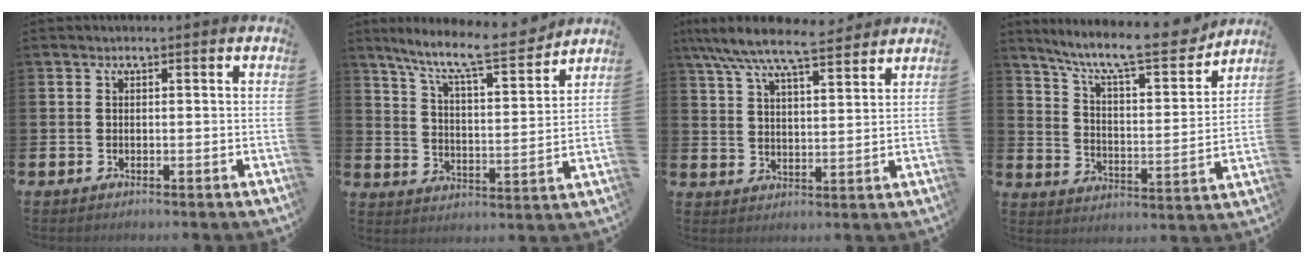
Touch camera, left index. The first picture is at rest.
{"total": 9.9, "force": [8.8, 1.1, 4.3], "torque": [-0.109, -0.057, 0.150]}
{"total": 8.1, "force": [7.4, 1.5, 3.1], "torque": [-0.083, -0.038, 0.130]}
{"total": 11.6, "force": [10.0, 2.0, 5.5], "torque": [-0.121, -0.066, 0.164]}